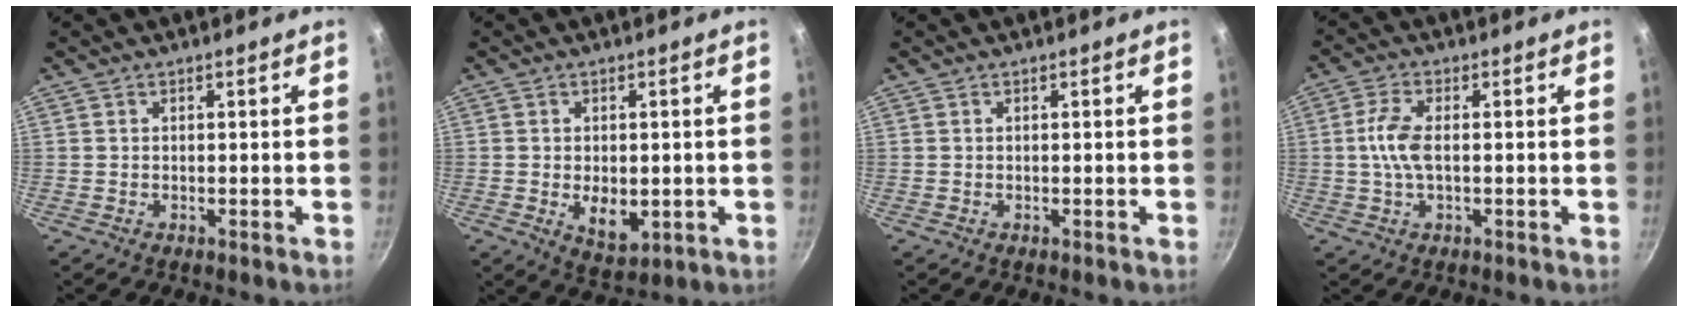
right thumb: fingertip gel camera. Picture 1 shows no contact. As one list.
[{"total": 6.3, "force": [-0.9, 3.9, 4.9], "torque": [-0.063, -0.011, -0.002]}, {"total": 0.0}, {"total": 6.0, "force": [0.0, 2.7, 5.3], "torque": [-0.120, 0.009, -0.006]}]